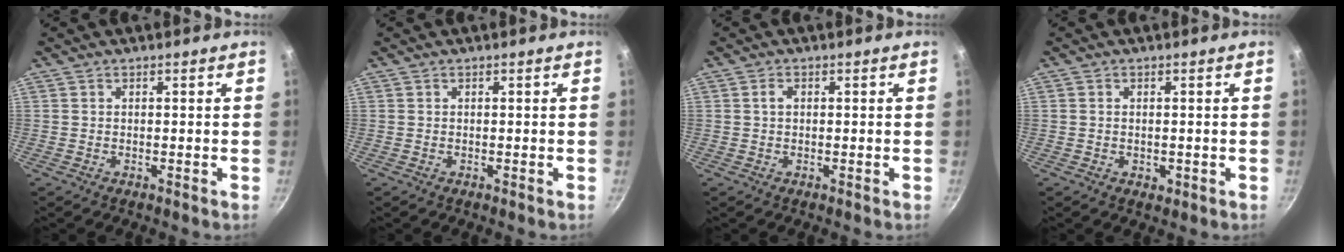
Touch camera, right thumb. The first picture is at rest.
{"total": 0.0}
{"total": 1.2, "force": [0.2, 0.8, 0.9], "torque": [-0.015, 0.006, 0.002]}
{"total": 1.8, "force": [-0.3, 1.2, 1.3], "torque": [-0.017, -0.002, -0.004]}